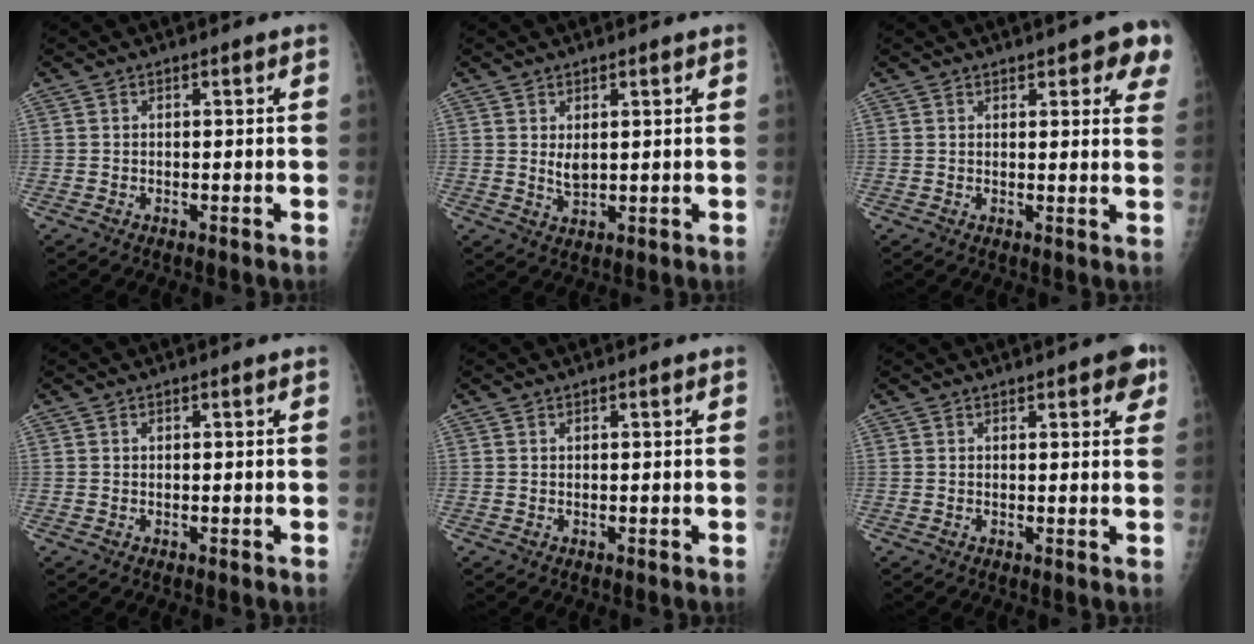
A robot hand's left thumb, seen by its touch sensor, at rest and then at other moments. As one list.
[{"total": 2.9, "force": [1.0, 1.4, 2.3], "torque": [-0.034, -0.013, 0.021]}, {"total": 8.1, "force": [4.7, 2.8, 5.9], "torque": [-0.036, -0.013, 0.049]}, {"total": 0.0}, {"total": 0.0}, {"total": 5.0, "force": [2.7, 1.8, 3.8], "torque": [-0.027, -0.006, 0.024]}]